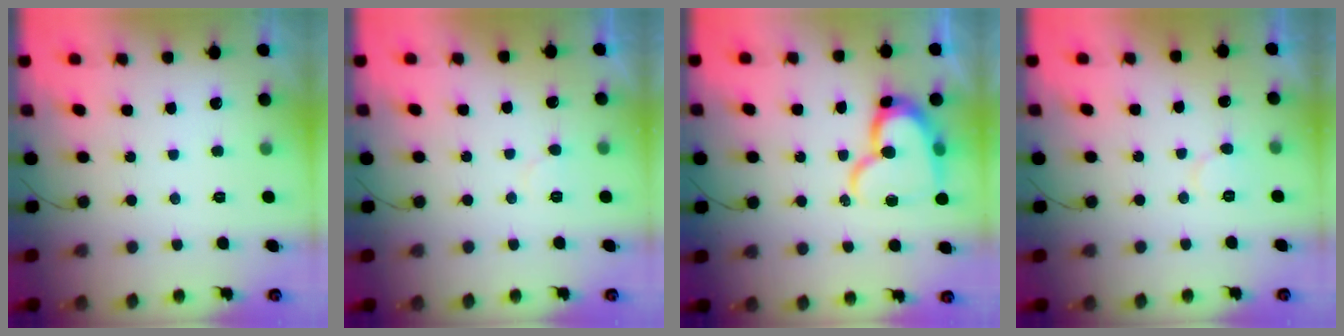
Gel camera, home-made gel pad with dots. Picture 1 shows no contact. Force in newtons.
{"total": 3.4, "press": 3.4, "slide": 0.4}
{"total": 15.6, "press": 15.5, "slide": 1.4}
{"total": 5.3, "press": 5.3, "slide": 0.6}